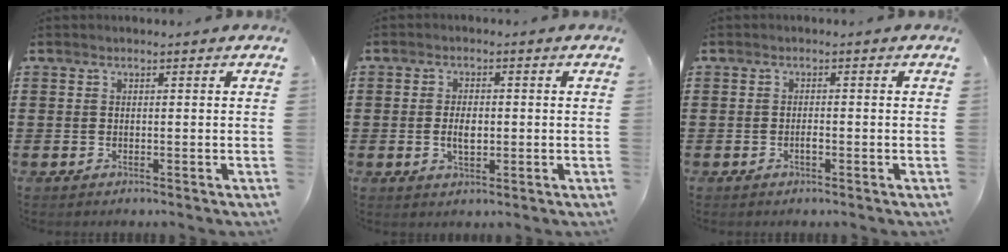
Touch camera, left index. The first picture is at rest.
{"total": 3.4, "force": [-0.2, 1.7, 2.9], "torque": [-0.049, 0.000, -0.006]}
{"total": 1.1, "force": [-0.5, 0.3, 1.0], "torque": [-0.021, -0.004, -0.007]}